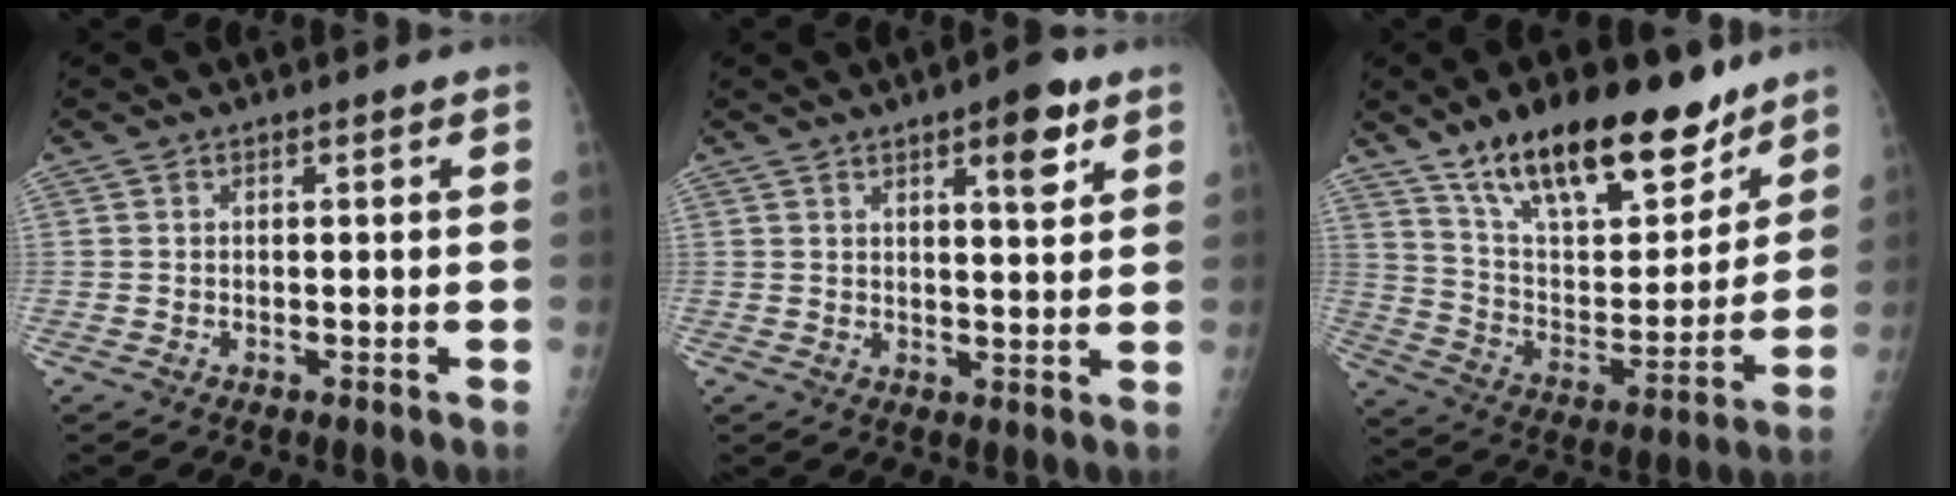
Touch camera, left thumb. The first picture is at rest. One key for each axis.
{"total": 6.7, "fx": 3.8, "fy": 2.0, "fz": 5.2, "tx": -0.063, "ty": -0.018, "tz": 0.050}
{"total": 23.2, "fx": 16.2, "fy": 9.3, "fz": 13.7, "tx": -0.177, "ty": -0.071, "tz": 0.275}